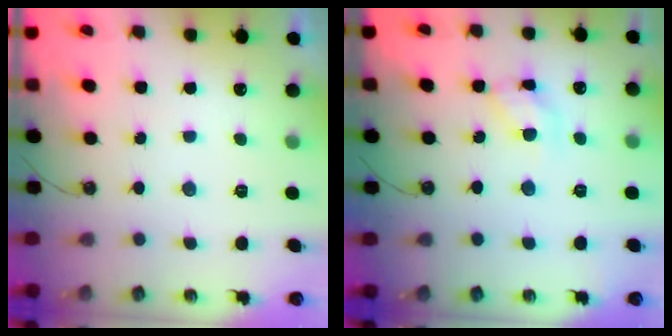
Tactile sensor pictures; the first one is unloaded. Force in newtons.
{"total": 10.1, "press": 10.1, "slide": 0.3}